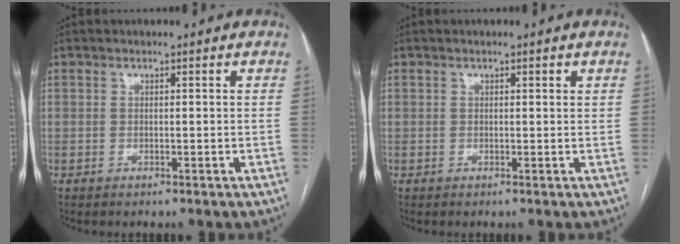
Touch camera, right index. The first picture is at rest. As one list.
[{"total": 0.7, "force": [0.5, 0.3, 0.4], "torque": [-0.005, 0.002, 0.004]}]